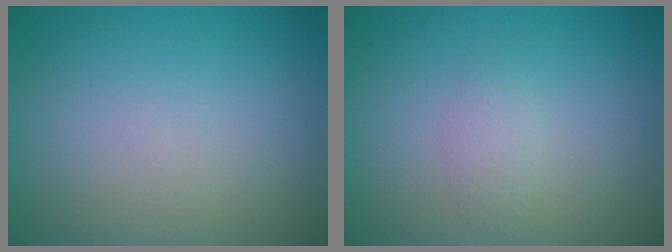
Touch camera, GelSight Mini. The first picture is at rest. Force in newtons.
{"total": 1.2, "press": 1.2, "slide": 0.0}